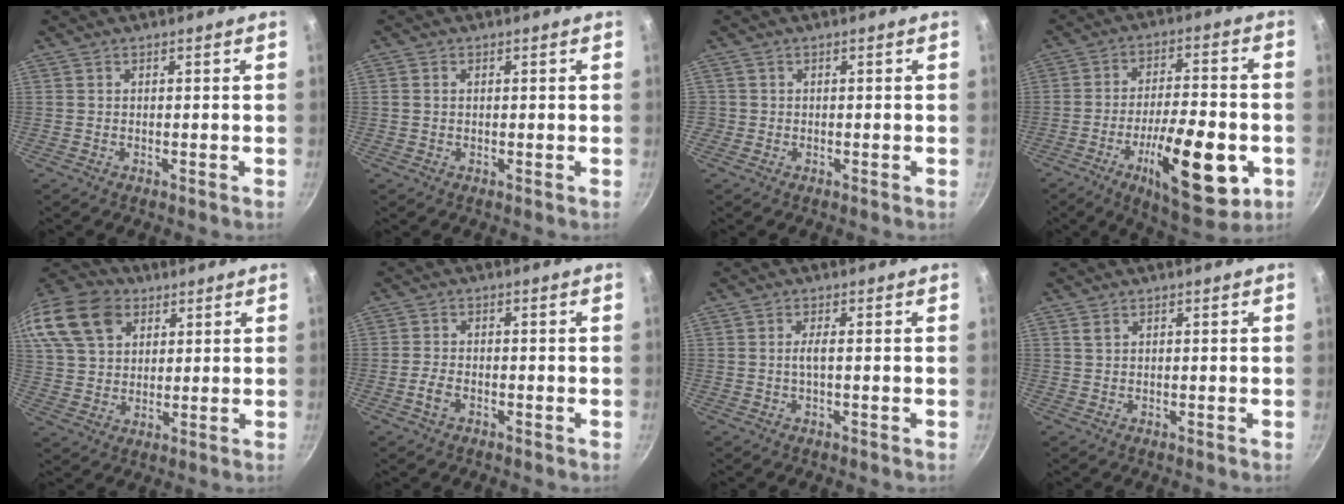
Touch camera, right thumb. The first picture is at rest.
{"total": 1.1, "force": [0.2, 0.8, 0.7], "torque": [-0.014, 0.003, 0.003]}
{"total": 1.1, "force": [-0.3, 1.1, 0.1], "torque": [0.004, 0.006, -0.003]}
{"total": 19.2, "force": [-6.5, 6.9, 16.7], "torque": [-0.241, 0.016, -0.094]}
{"total": 19.6, "force": [9.4, 13.8, 10.3], "torque": [-0.216, 0.017, 0.176]}
{"total": 2.8, "force": [-1.3, 1.8, 1.8], "torque": [-0.041, 0.013, -0.028]}
{"total": 1.8, "force": [0.0, 0.2, 1.8], "torque": [-0.041, 0.000, -0.001]}
{"total": 0.9, "force": [0.6, 0.4, 0.5], "torque": [-0.010, -0.003, 0.013]}